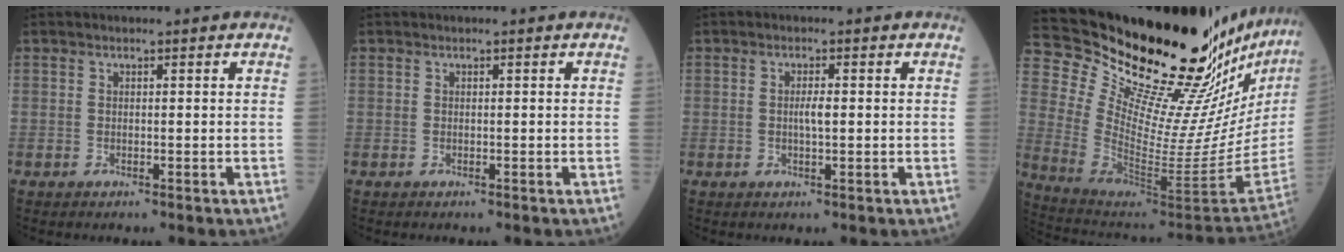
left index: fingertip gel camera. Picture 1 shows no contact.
{"total": 0.0}
{"total": 1.9, "force": [-0.2, 0.4, 1.8], "torque": [-0.037, -0.002, -0.004]}
{"total": 32.3, "force": [28.6, 3.1, 14.6], "torque": [-0.234, -0.153, 0.401]}